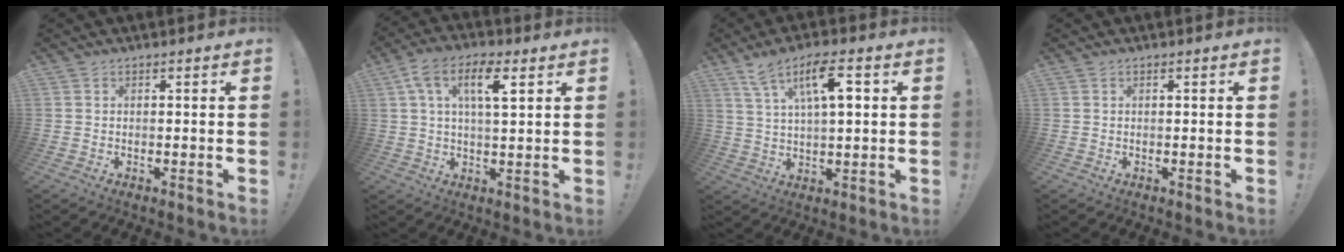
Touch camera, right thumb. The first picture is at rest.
{"total": 9.7, "force": [3.5, 3.8, 8.2], "torque": [-0.134, 0.002, 0.058]}
{"total": 11.2, "force": [4.2, 3.6, 9.7], "torque": [-0.156, -0.004, 0.071]}
{"total": 0.0}